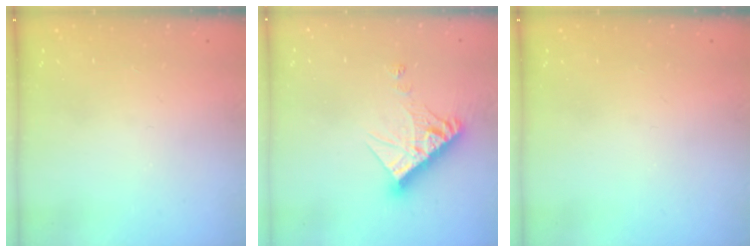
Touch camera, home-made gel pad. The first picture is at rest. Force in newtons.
{"total": 11.6, "press": 11.5, "slide": 1.1}
{"total": 0.0}